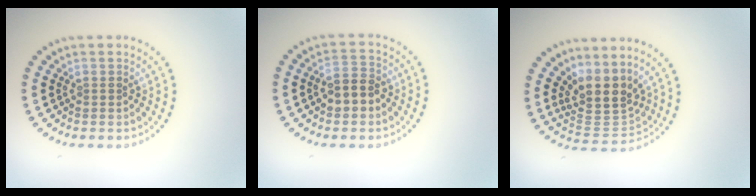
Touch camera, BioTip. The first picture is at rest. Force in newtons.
{"total": 2.9, "press": 2.9, "slide": 0.7}
{"total": 4.2, "press": 3.4, "slide": 2.5}